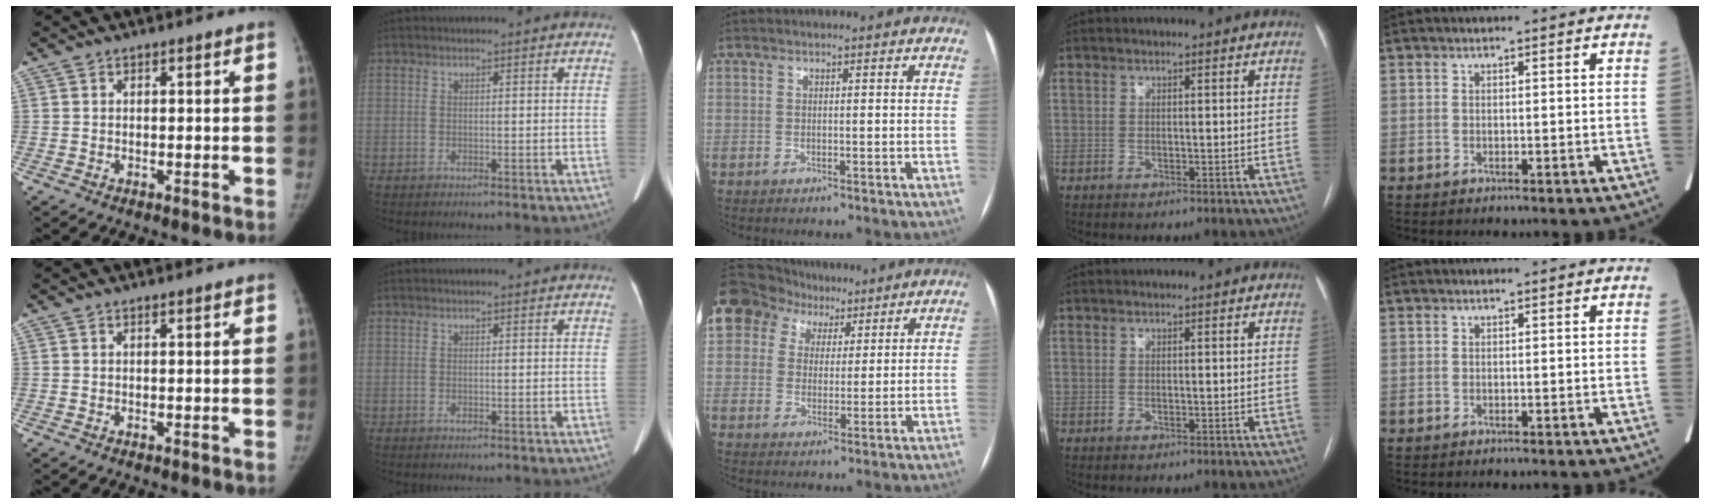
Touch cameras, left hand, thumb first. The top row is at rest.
{"middle": {"total": 22.0, "force": [11.6, 16.5, 8.8], "torque": [-0.266, 0.099, 0.215]}}